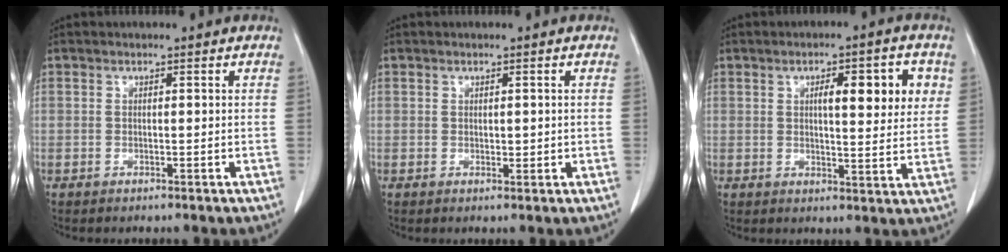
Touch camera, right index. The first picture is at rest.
{"total": 1.1, "force": [0.1, 0.6, 0.9], "torque": [-0.010, -0.002, 0.003]}
{"total": 8.8, "force": [2.9, 2.2, 8.0], "torque": [-0.110, 0.008, 0.040]}